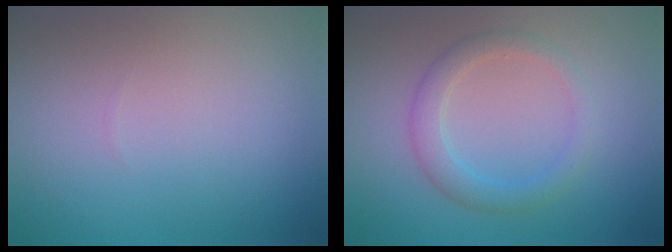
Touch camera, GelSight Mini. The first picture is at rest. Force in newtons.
{"total": 2.7, "press": 2.7, "slide": 0.1}